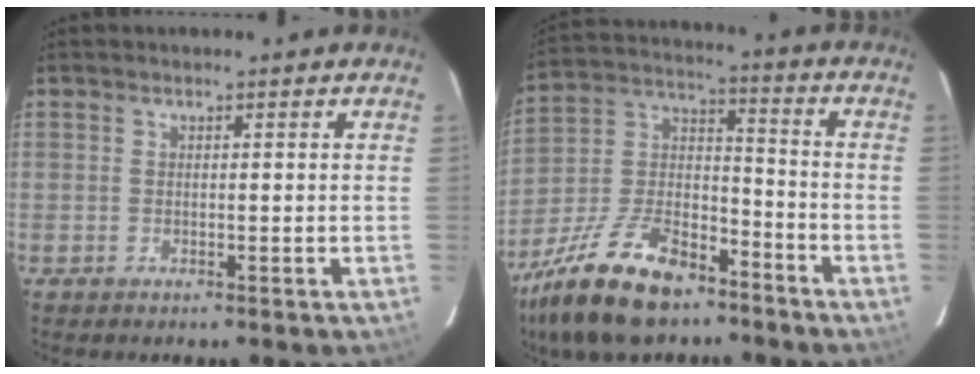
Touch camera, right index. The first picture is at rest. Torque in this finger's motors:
{"motor_torque": [1.04, -1.10, 0.80, 0.16]}